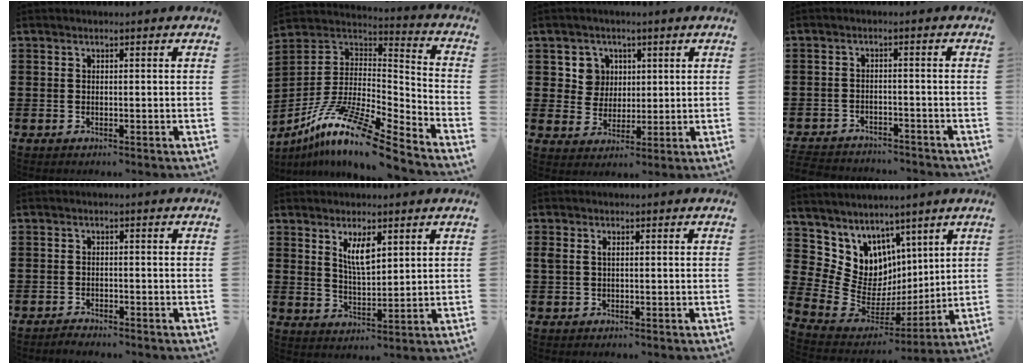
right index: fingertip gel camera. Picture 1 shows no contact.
{"total": 13.2, "force": [-9.5, 1.8, 9.0], "torque": [-0.186, 0.006, -0.187]}
{"total": 5.3, "force": [1.8, 4.9, 1.1], "torque": [-0.048, 0.017, 0.034]}
{"total": 3.5, "force": [-3.4, 0.4, 0.1], "torque": [-0.015, -0.003, -0.075]}
{"total": 1.2, "force": [-1.2, 0.2, 0.0], "torque": [-0.004, 0.003, -0.026]}
{"total": 5.1, "force": [2.6, 1.7, 4.0], "torque": [-0.077, 0.001, 0.044]}
{"total": 1.3, "force": [0.3, 0.8, 1.0], "torque": [-0.022, 0.006, 0.004]}
{"total": 8.5, "force": [4.5, 7.2, 0.7], "torque": [-0.067, -0.057, 0.094]}